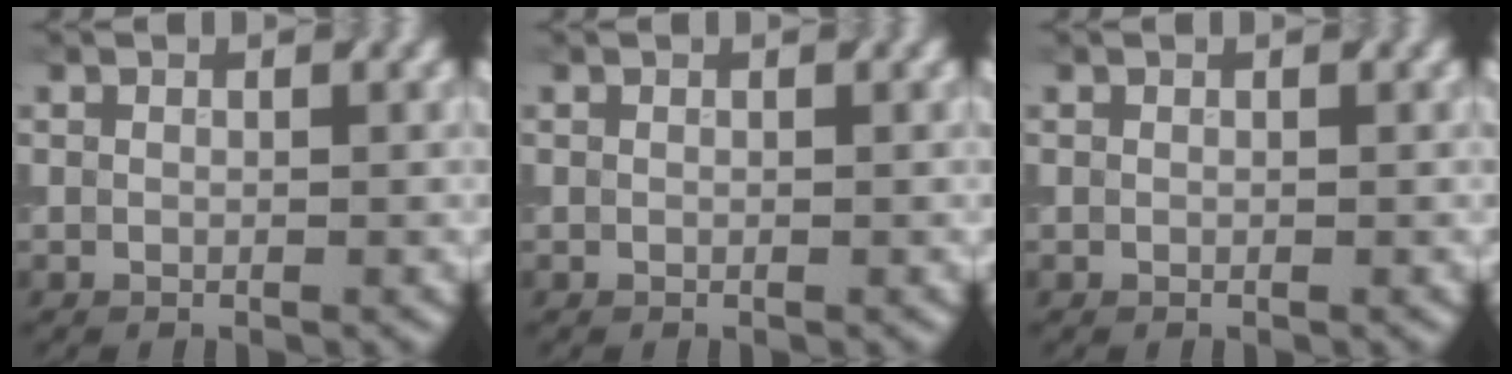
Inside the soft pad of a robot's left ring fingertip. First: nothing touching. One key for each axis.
{"total": 0.0}
{"total": 0.0}